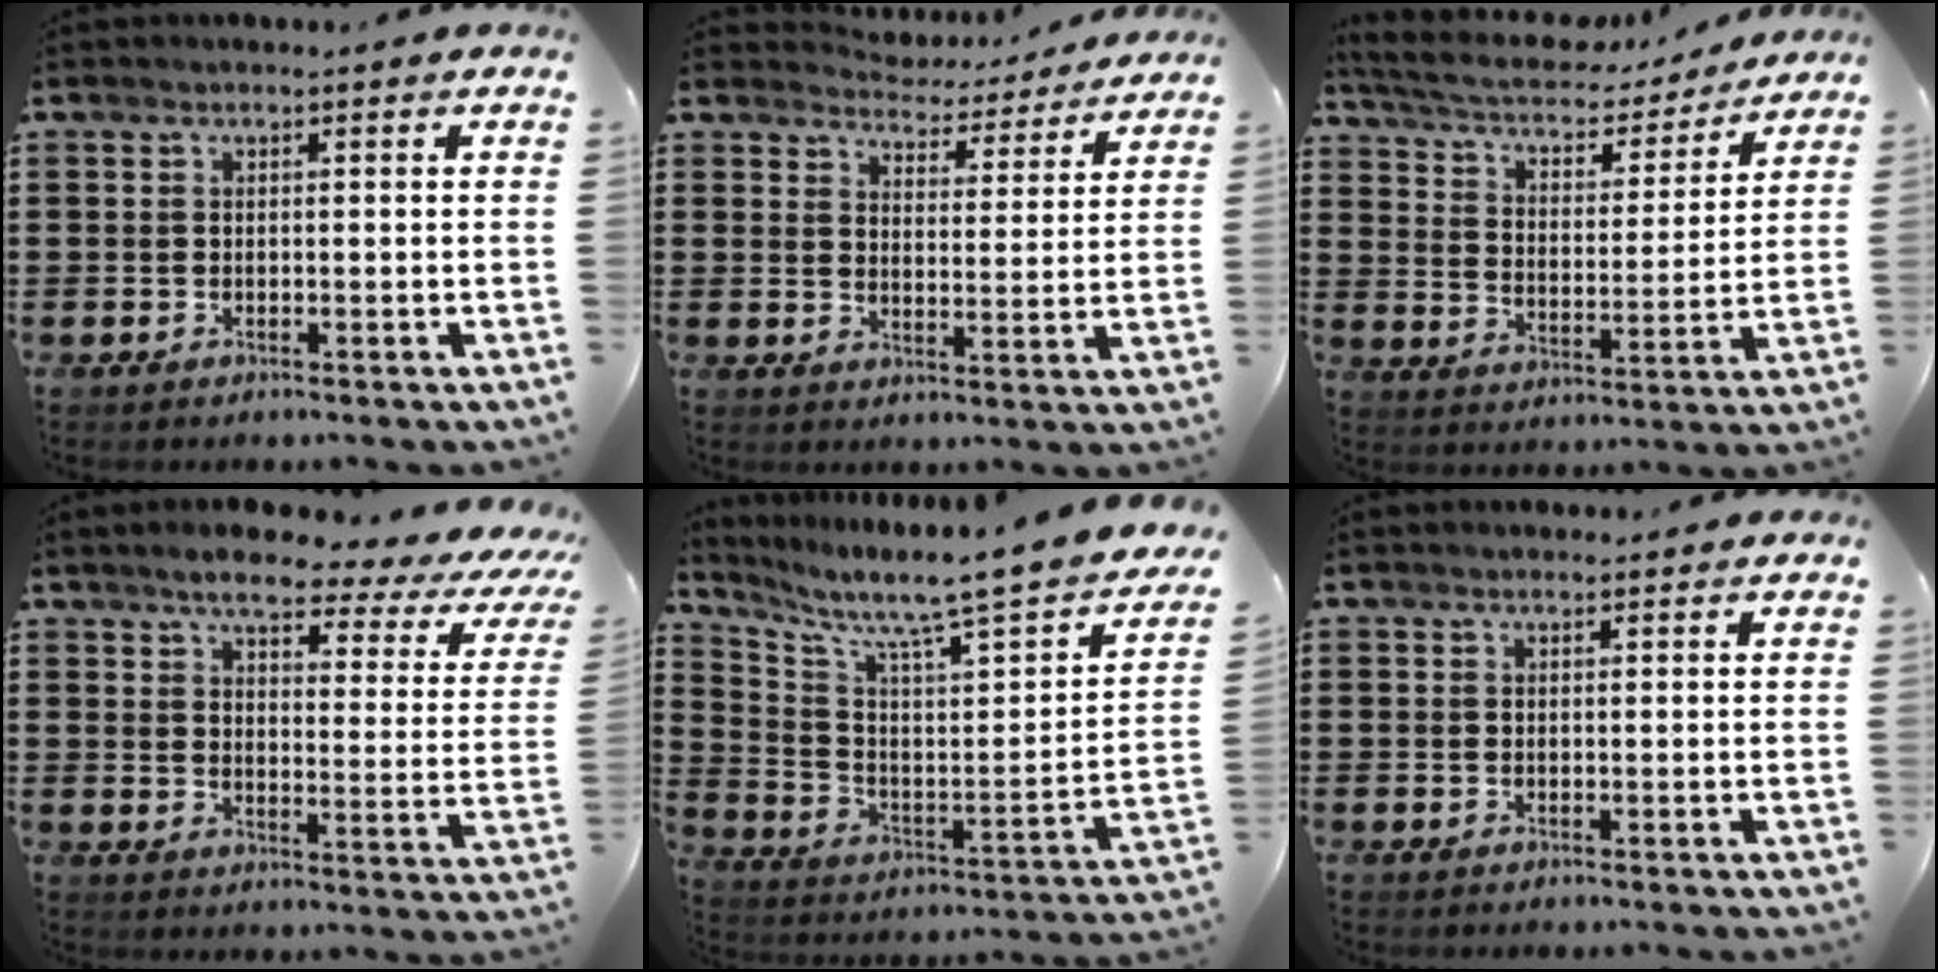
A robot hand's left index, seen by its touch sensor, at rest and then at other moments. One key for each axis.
{"total": 4.7, "fx": 4.7, "fy": 0.2, "fz": 0.1, "tx": -0.019, "ty": -0.041, "tz": 0.079}
{"total": 5.8, "fx": 5.2, "fy": 1.1, "fz": 2.3, "tx": -0.070, "ty": -0.034, "tz": 0.086}
{"total": 6.8, "fx": 5.3, "fy": 1.1, "fz": 4.1, "tx": -0.087, "ty": -0.029, "tz": 0.081}
{"total": 7.4, "fx": 6.2, "fy": 0.1, "fz": 4.0, "tx": -0.103, "ty": -0.064, "tz": 0.090}
{"total": 0.8, "fx": 0.7, "fy": 0.1, "fz": 0.3, "tx": -0.007, "ty": 0.001, "tz": 0.013}